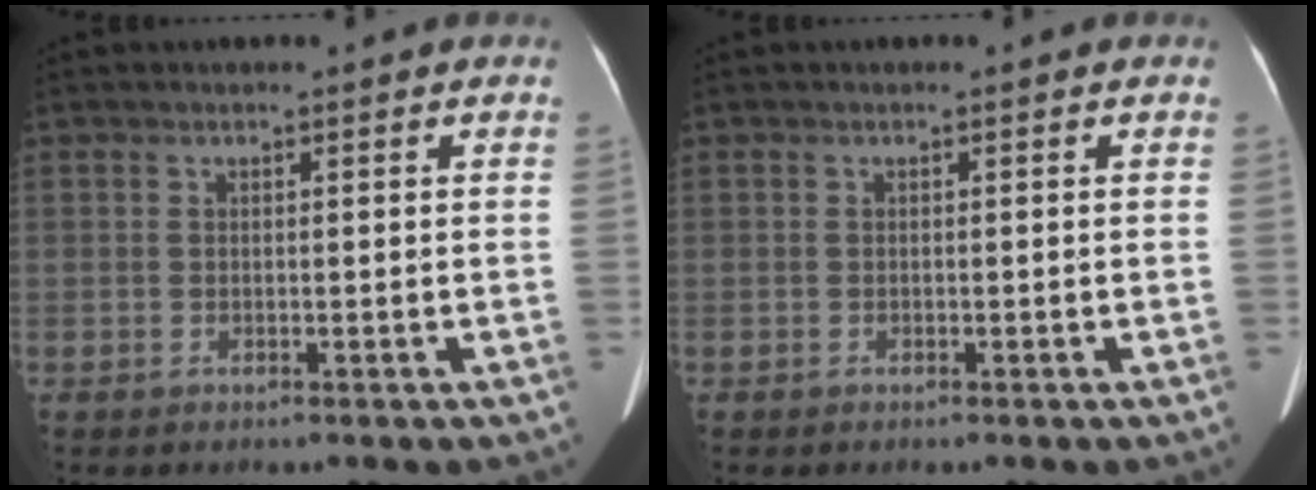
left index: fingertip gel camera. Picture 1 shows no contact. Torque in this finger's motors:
{"motor_torque": [-0.19, -0.13, -0.01, -0.01]}